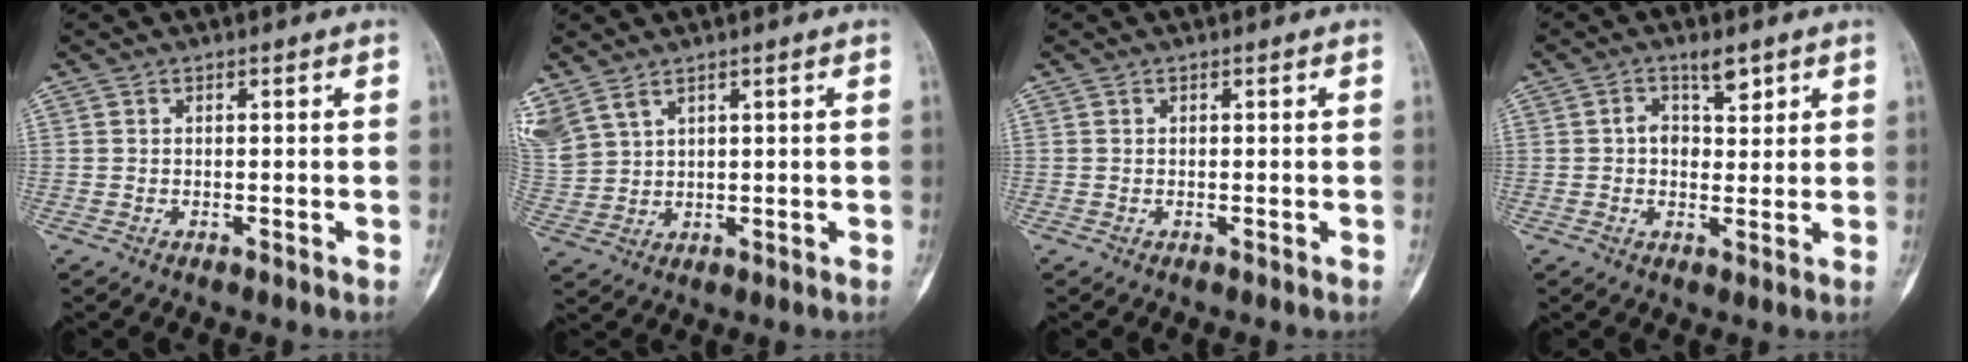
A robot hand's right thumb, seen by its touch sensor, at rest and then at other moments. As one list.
[{"total": 8.1, "force": [5.3, 4.3, 4.3], "torque": [-0.108, -0.009, 0.128]}, {"total": 0.0}, {"total": 4.9, "force": [2.1, 2.8, 3.5], "torque": [-0.036, -0.003, 0.033]}]